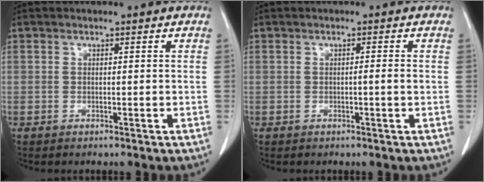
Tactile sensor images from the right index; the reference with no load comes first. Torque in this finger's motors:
{"motor_torque": [0.28, -0.23, 0.01, 0.01]}